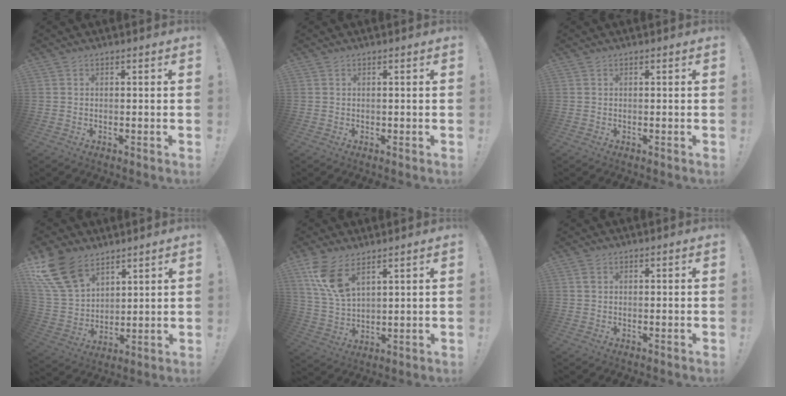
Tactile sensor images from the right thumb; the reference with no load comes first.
{"total": 0.0}
{"total": 0.0}
{"total": 15.5, "force": [9.8, 9.1, 7.7], "torque": [-0.170, -0.054, 0.190]}
{"total": 11.2, "force": [6.6, 5.1, 7.5], "torque": [-0.152, -0.025, 0.125]}
{"total": 1.2, "force": [0.5, 0.8, 0.7], "torque": [-0.007, 0.000, 0.008]}